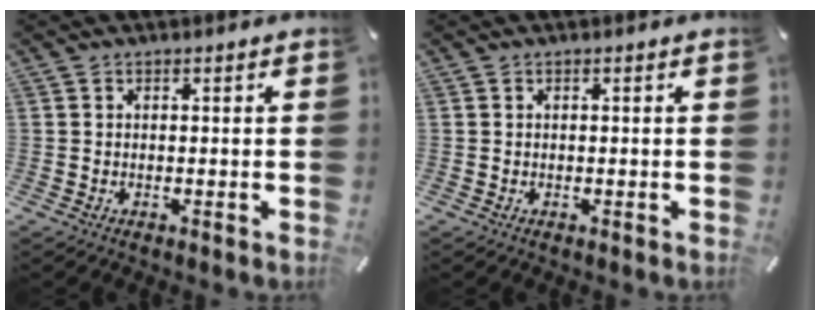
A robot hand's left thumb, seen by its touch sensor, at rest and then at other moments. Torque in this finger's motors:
{"motor_torque": [0.00, 0.00, 0.00, 0.00, 0.00]}